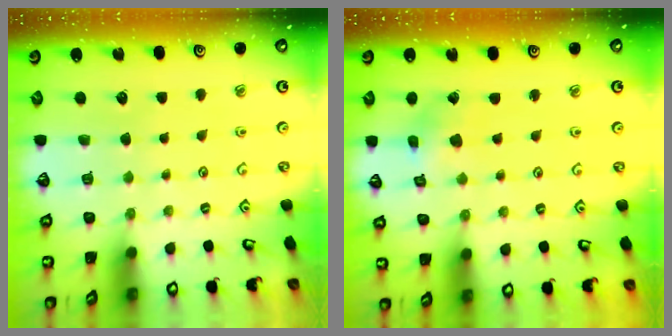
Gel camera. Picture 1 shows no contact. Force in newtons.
{"total": 2.8, "press": 2.8, "slide": 0.1}